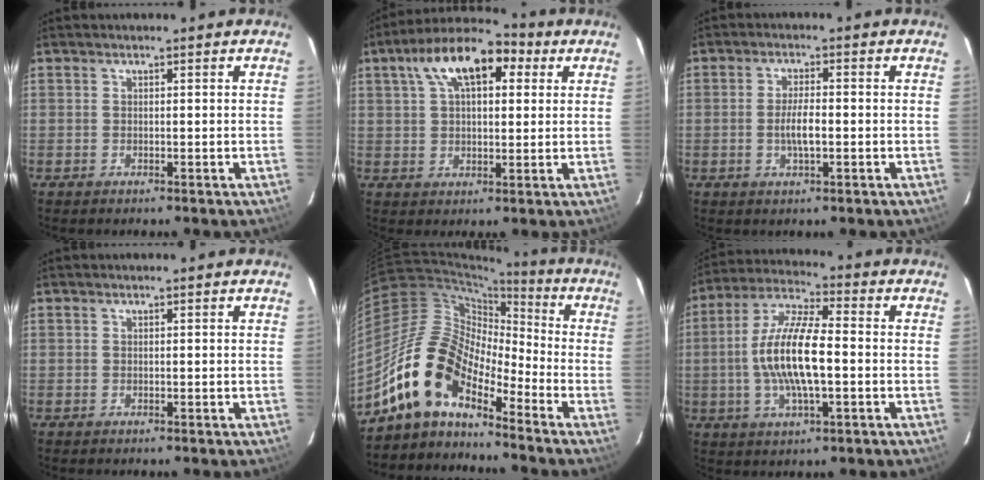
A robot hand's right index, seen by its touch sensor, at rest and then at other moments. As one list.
[{"total": 13.7, "force": [5.7, 6.7, 10.5], "torque": [-0.190, 0.042, 0.086]}, {"total": 4.2, "force": [-0.9, 1.1, 3.9], "torque": [-0.076, -0.001, -0.013]}, {"total": 0.0}, {"total": 14.0, "force": [-10.4, 5.5, 7.7], "torque": [-0.126, 0.013, -0.216]}, {"total": 13.6, "force": [-1.6, 3.9, 13.0], "torque": [-0.260, 0.005, -0.035]}]